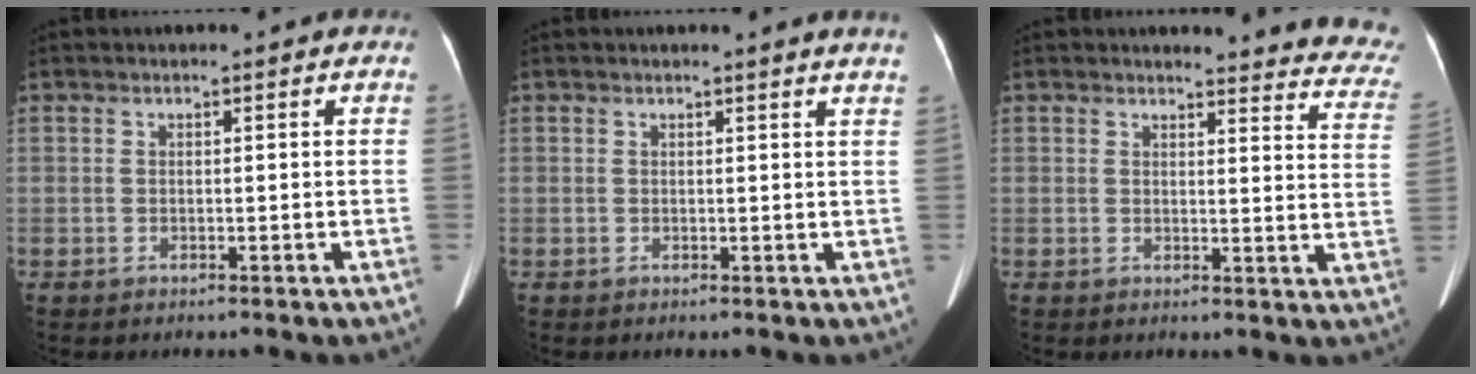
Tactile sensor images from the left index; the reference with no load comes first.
{"total": 3.3, "force": [3.1, -0.2, 0.9], "torque": [-0.013, -0.007, 0.017]}
{"total": 15.5, "force": [15.1, 1.9, 2.9], "torque": [0.003, -0.105, 0.127]}